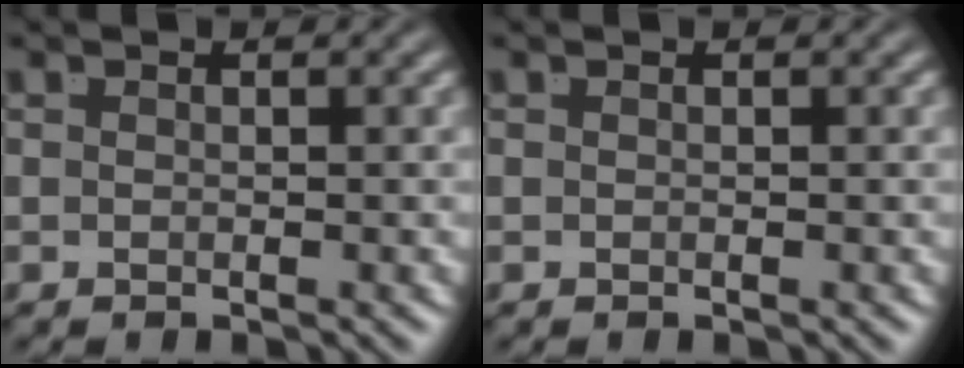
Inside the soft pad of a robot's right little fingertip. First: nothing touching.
{"total": 0.0}